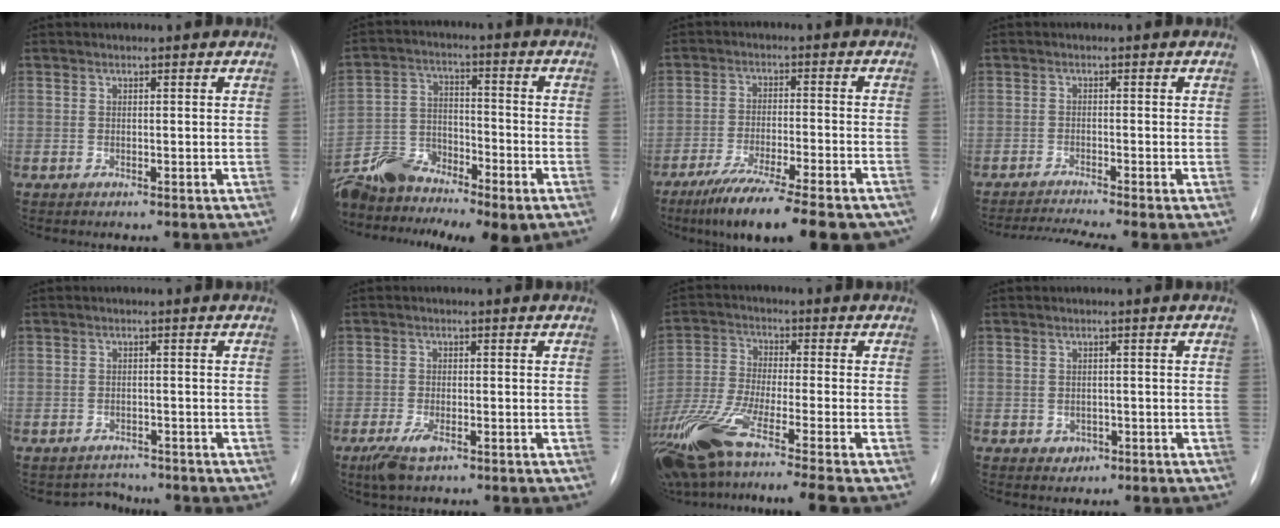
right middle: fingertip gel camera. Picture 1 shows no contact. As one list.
[{"total": 11.9, "force": [-9.3, 4.2, 6.2], "torque": [-0.115, 0.018, -0.162]}, {"total": 17.8, "force": [-13.9, 2.6, 10.9], "torque": [-0.128, -0.018, -0.211]}, {"total": 5.8, "force": [-4.9, -1.5, 2.7], "torque": [-0.045, -0.017, -0.081]}, {"total": 2.5, "force": [-2.2, 0.9, -0.8], "torque": [0.008, 0.006, -0.032]}, {"total": 3.7, "force": [-2.0, 1.5, 2.8], "torque": [-0.065, -0.006, -0.032]}, {"total": 17.2, "force": [-12.1, 0.3, 12.2], "torque": [-0.263, -0.048, -0.222]}, {"total": 1.7, "force": [-0.6, 1.5, 0.5], "torque": [-0.003, 0.005, -0.003]}]